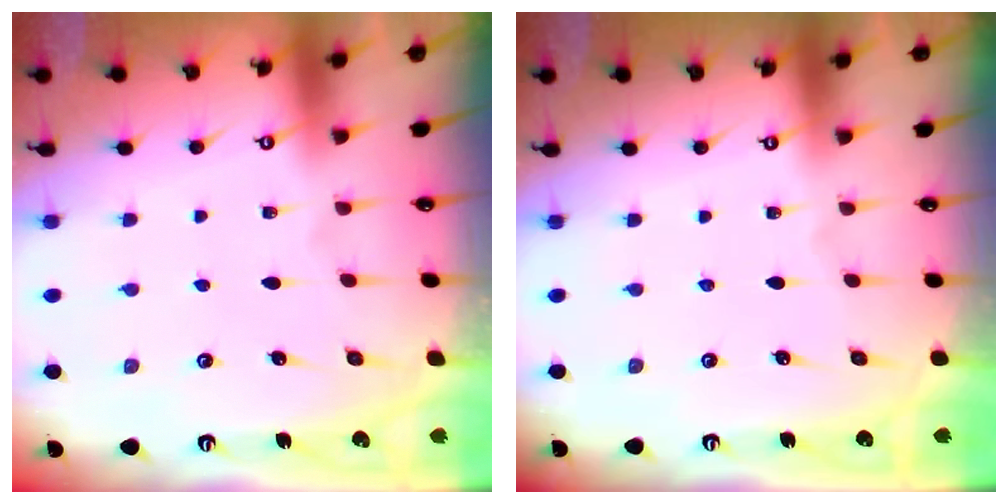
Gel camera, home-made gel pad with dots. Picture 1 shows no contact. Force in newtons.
{"total": 0.0}